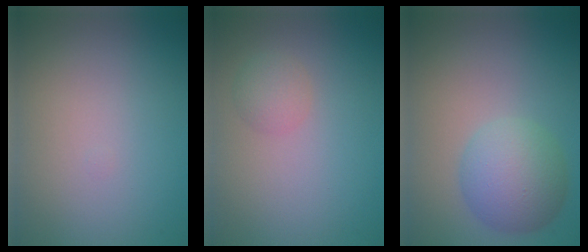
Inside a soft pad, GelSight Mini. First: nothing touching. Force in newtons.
{"total": 1.7, "press": 1.7, "slide": 0.1}
{"total": 5.1, "press": 5.1, "slide": 0.2}